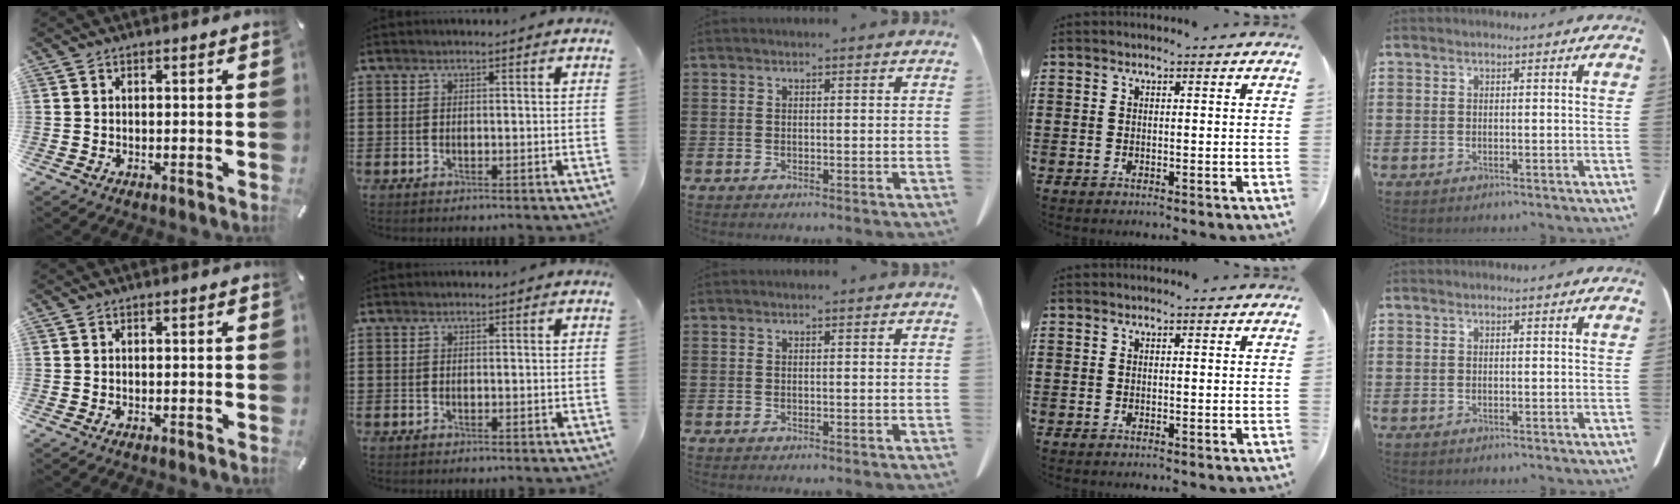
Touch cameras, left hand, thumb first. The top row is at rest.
{}